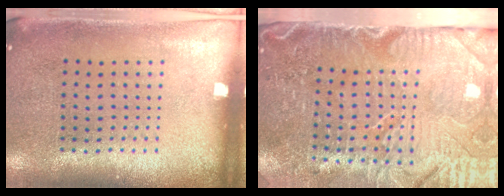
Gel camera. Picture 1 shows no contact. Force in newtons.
{"total": 5.1, "press": 4.3, "slide": 2.7}